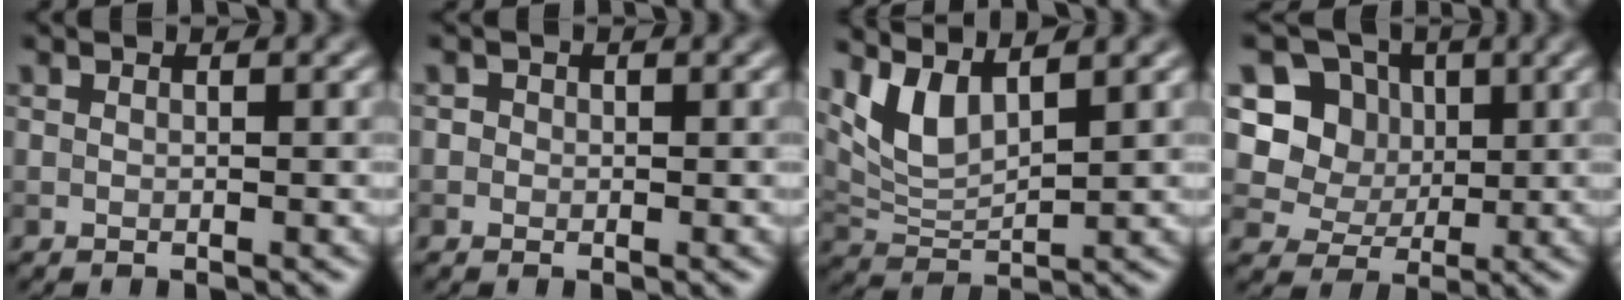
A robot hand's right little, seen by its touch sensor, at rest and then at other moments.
{"total": 0.7, "force": [0.1, 0.7, 0.1], "torque": [0.005, -0.005, -0.003]}
{"total": 4.2, "force": [2.6, 1.6, 2.8], "torque": [-0.067, -0.007, 0.057]}
{"total": 7.3, "force": [2.1, 6.4, 2.9], "torque": [-0.054, 0.007, 0.029]}